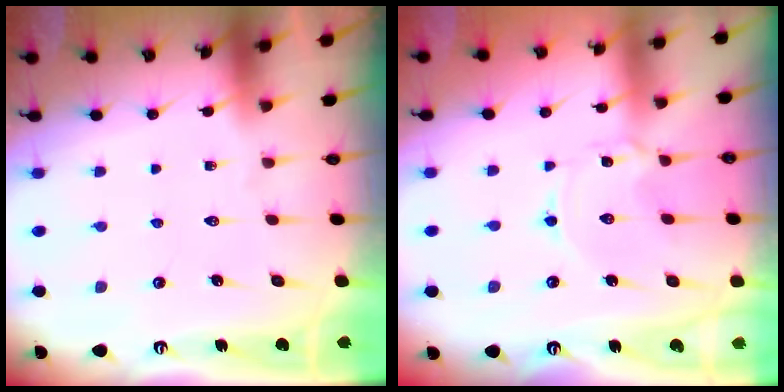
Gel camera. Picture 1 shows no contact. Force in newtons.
{"total": 1.3, "press": 1.3, "slide": 0.1}